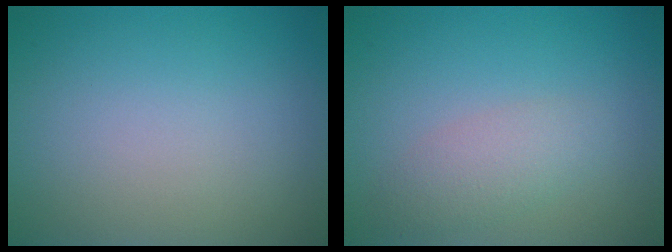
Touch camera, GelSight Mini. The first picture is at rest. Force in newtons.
{"total": 2.4, "press": 2.4, "slide": 0.1}